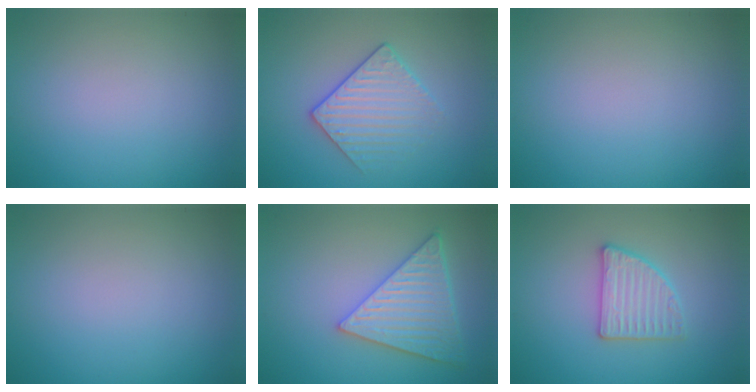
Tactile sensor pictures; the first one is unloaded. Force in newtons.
{"total": 3.1, "press": 2.9, "slide": 1.2}
{"total": 0.0}
{"total": 0.0}
{"total": 5.8, "press": 4.9, "slide": 3.1}
{"total": 2.8, "press": 2.8, "slide": 0.4}